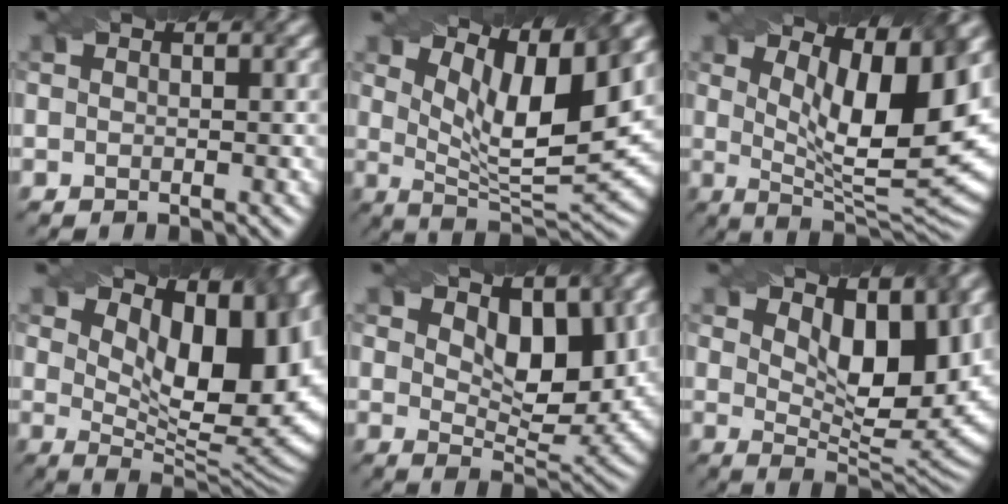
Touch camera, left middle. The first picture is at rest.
{"total": 9.4, "force": [4.5, 2.6, 7.8], "torque": [-0.131, -0.003, 0.082]}
{"total": 11.6, "force": [4.0, 3.3, 10.4], "torque": [-0.146, -0.013, 0.069]}
{"total": 13.6, "force": [4.9, 6.3, 10.9], "torque": [-0.130, 0.007, 0.081]}
{"total": 5.9, "force": [2.6, 2.8, 4.4], "torque": [-0.070, -0.016, 0.044]}
{"total": 7.7, "force": [3.3, 3.4, 6.1], "torque": [-0.098, -0.011, 0.057]}